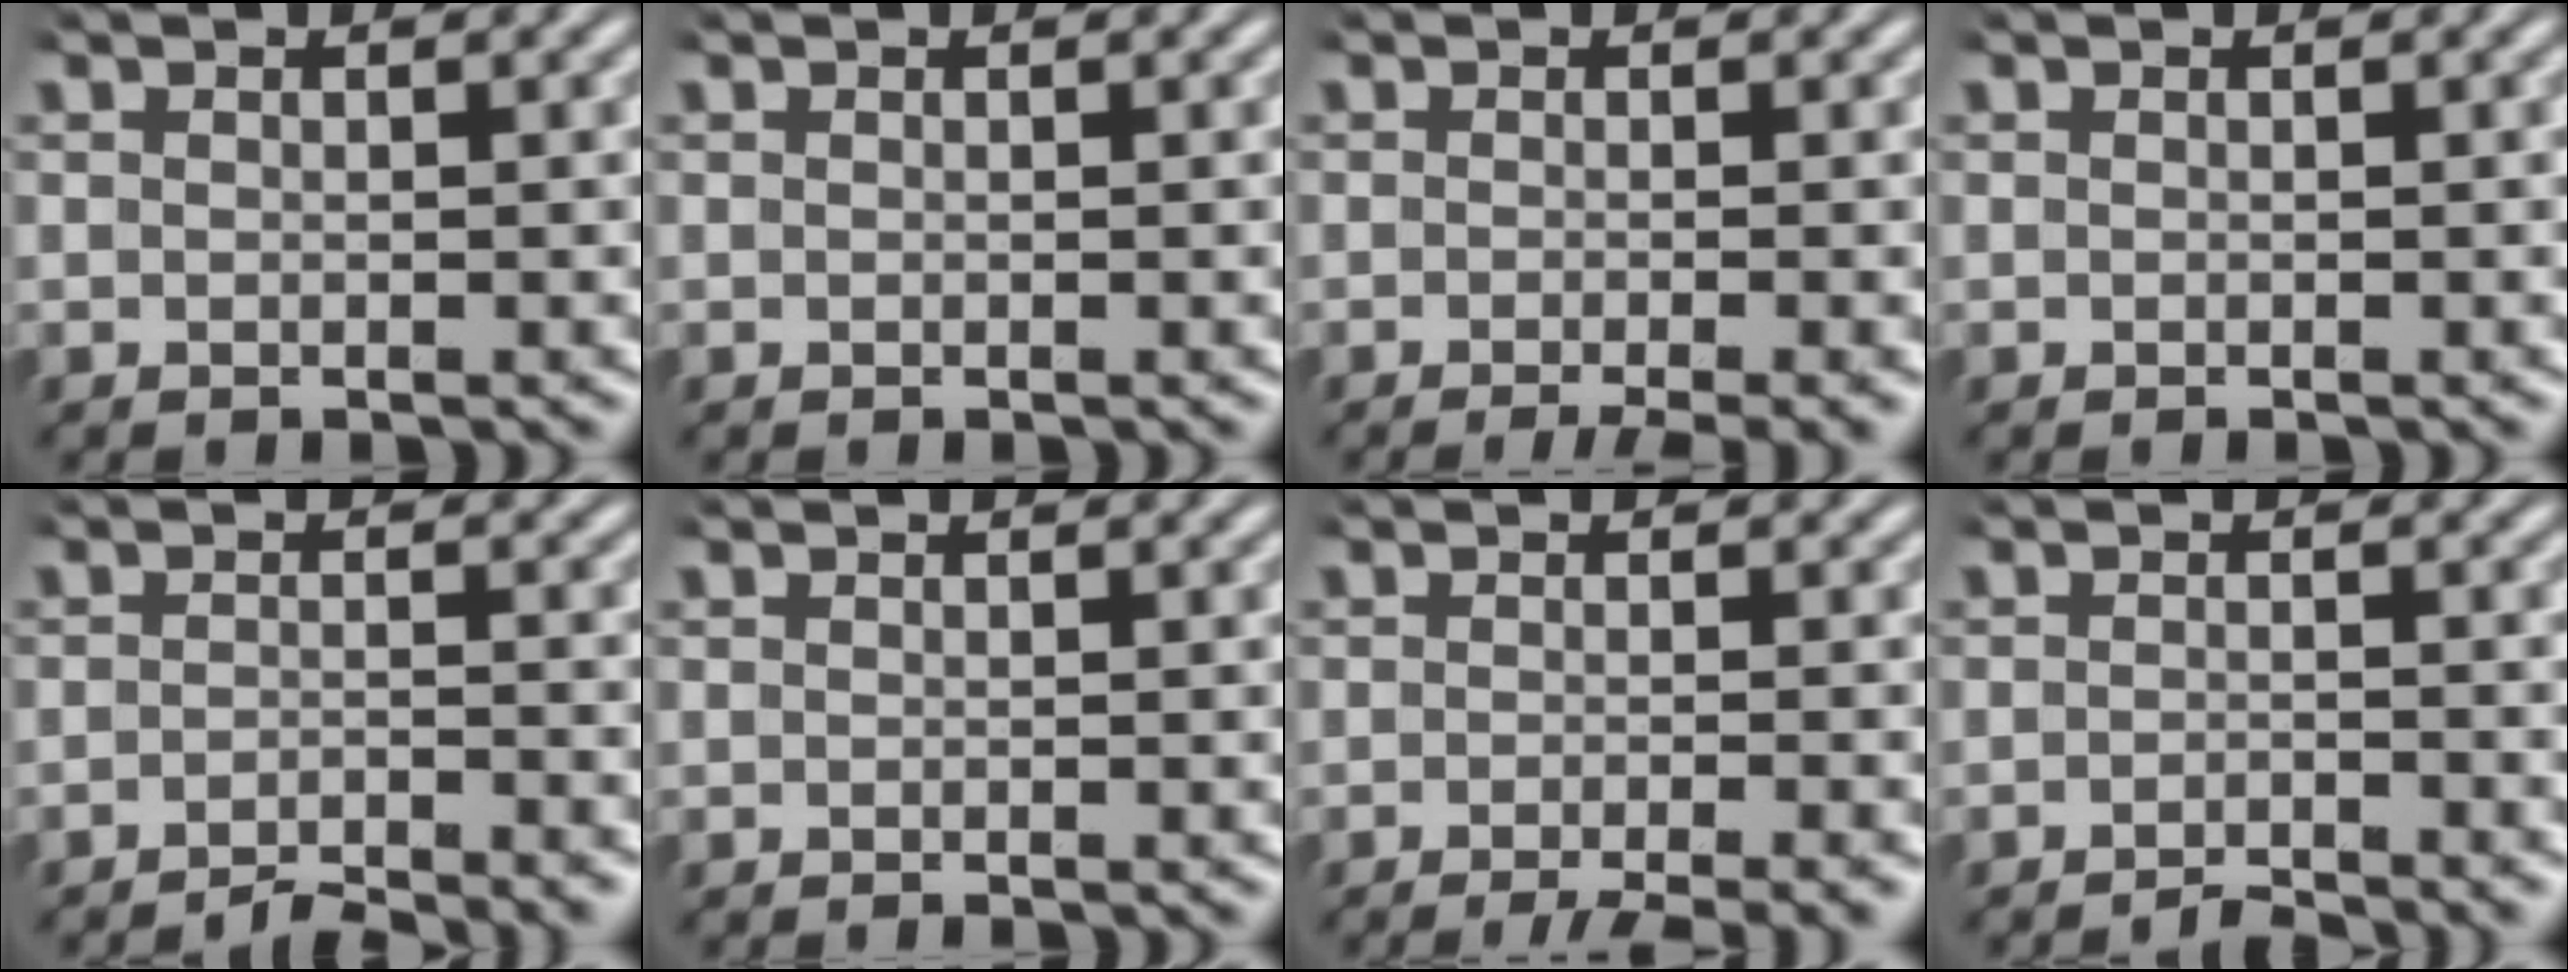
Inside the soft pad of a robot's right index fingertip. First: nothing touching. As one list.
[{"total": 0.0}, {"total": 3.3, "force": [-2.6, 0.6, 2.0], "torque": [-0.021, -0.003, -0.039]}, {"total": 0.0}, {"total": 4.1, "force": [-4.0, 0.3, 0.8], "torque": [-0.001, -0.005, -0.067]}, {"total": 0.0}, {"total": 4.8, "force": [-4.1, 1.0, 2.3], "torque": [-0.022, -0.005, -0.062]}, {"total": 2.7, "force": [-2.7, 0.0, 0.4], "torque": [-0.003, -0.006, -0.046]}]